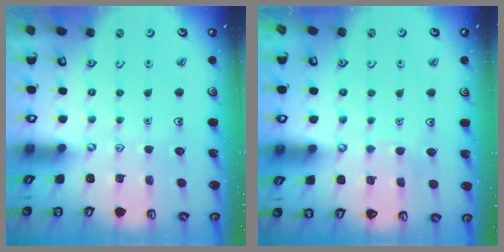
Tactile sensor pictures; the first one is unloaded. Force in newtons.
{"total": 2.4, "press": 2.4, "slide": 0.1}